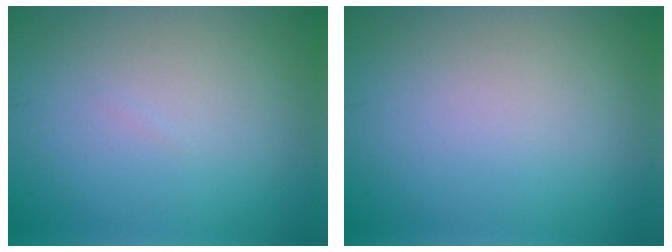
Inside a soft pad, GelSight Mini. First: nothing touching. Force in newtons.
{"total": 0.0}